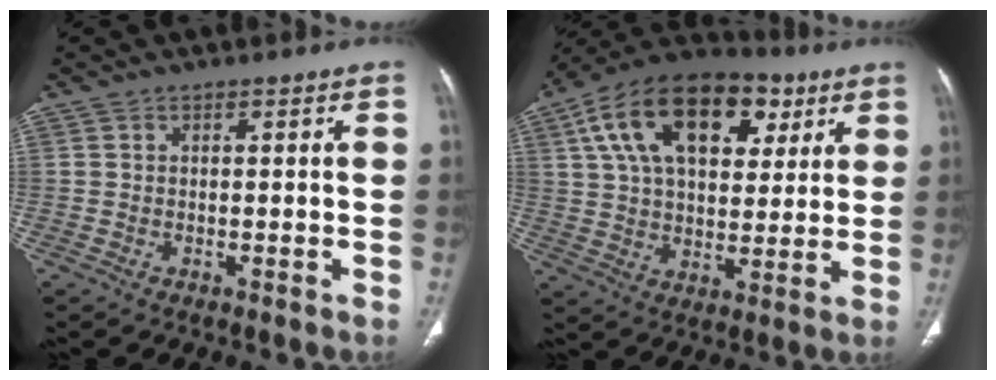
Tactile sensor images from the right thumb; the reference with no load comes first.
{"total": 23.4, "force": [9.4, 13.9, 16.3], "torque": [-0.258, 0.013, 0.152]}